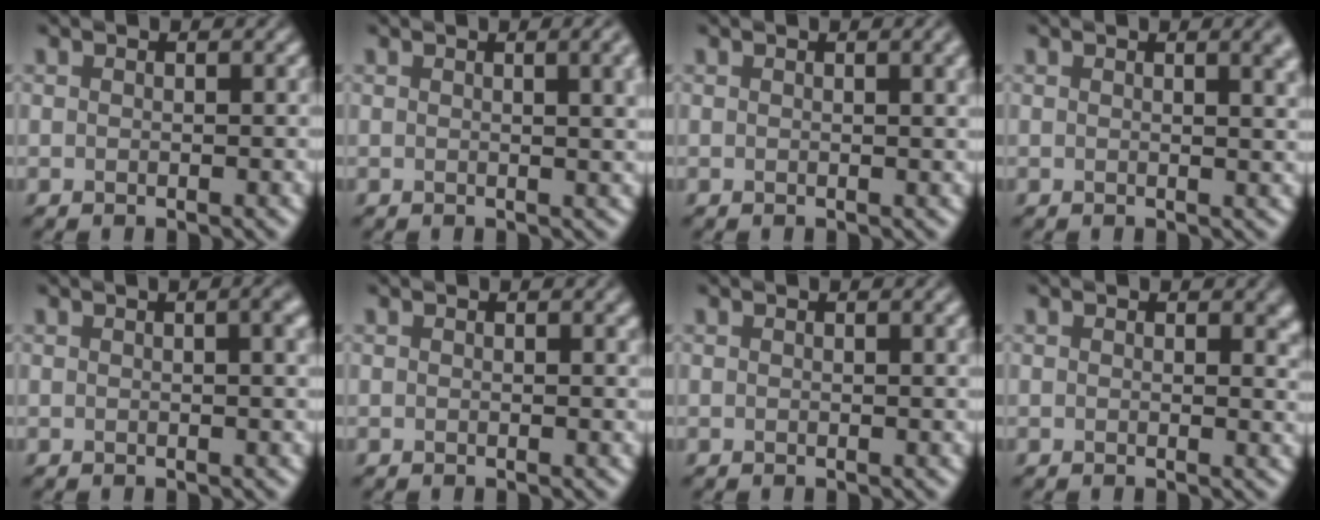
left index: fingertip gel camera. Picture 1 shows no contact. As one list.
[{"total": 5.0, "force": [1.5, 2.1, 4.3], "torque": [-0.026, 0.014, 0.015]}, {"total": 2.7, "force": [1.0, 0.9, 2.4], "torque": [-0.017, 0.007, 0.011]}, {"total": 3.4, "force": [1.5, 1.3, 2.7], "torque": [-0.014, 0.007, 0.017]}, {"total": 3.5, "force": [1.0, 1.3, 3.1], "torque": [-0.022, 0.011, 0.007]}, {"total": 0.6, "force": [0.3, 0.1, 0.5], "torque": [-0.003, 0.002, 0.004]}, {"total": 1.4, "force": [0.6, 0.4, 1.2], "torque": [-0.013, 0.004, 0.006]}, {"total": 1.6, "force": [0.6, 0.6, 1.3], "torque": [-0.010, -0.003, 0.009]}]